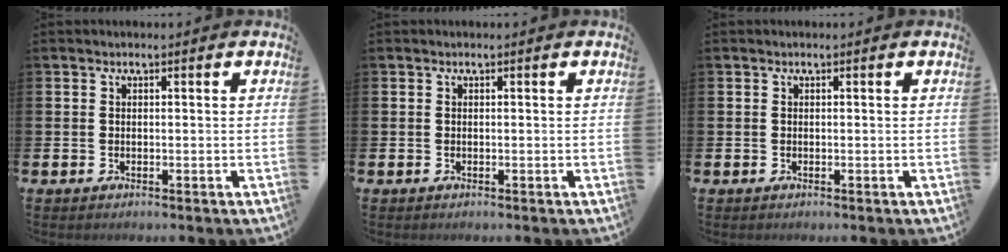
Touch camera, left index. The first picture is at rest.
{"total": 0.0}
{"total": 0.0}